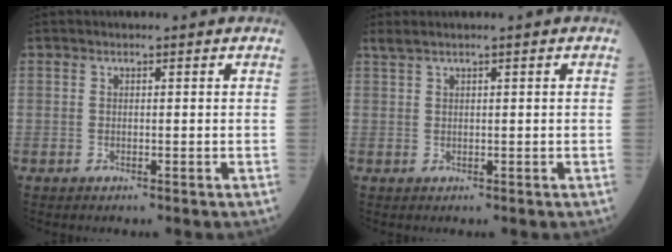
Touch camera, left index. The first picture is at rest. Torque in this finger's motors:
{"motor_torque": [0.07, -0.19, 0.02, 0.02]}